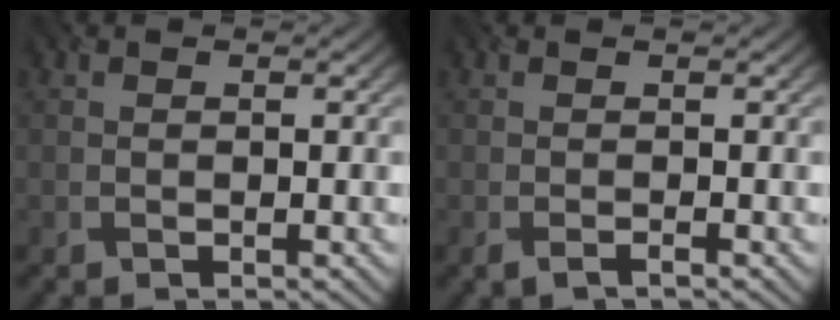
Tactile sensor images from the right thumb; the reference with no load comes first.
{"total": 1.1, "force": [-0.6, 0.1, 1.0], "torque": [-0.021, -0.004, -0.012]}